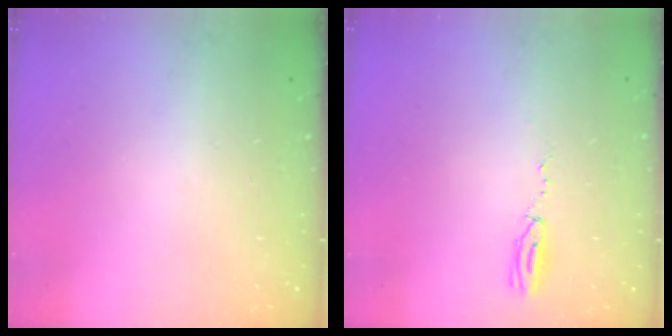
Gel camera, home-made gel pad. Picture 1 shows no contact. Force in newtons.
{"total": 3.5, "press": 2.8, "slide": 2.2}